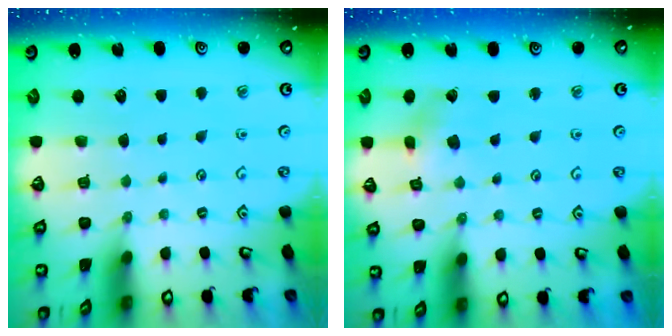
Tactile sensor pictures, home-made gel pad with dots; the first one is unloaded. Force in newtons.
{"total": 2.2, "press": 2.2, "slide": 0.4}